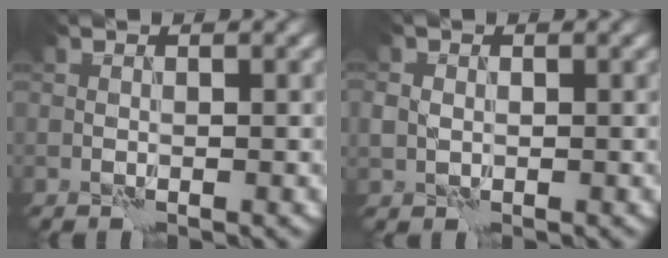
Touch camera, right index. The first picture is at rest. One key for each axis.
{"total": 1.5, "fx": 0.0, "fy": 1.4, "fz": 0.5, "tx": -0.012, "ty": 0.000, "tz": 0.000}